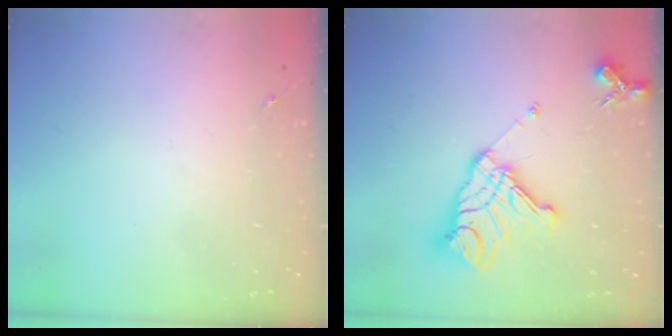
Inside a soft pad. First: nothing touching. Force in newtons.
{"total": 17.5, "press": 17.3, "slide": 2.0}